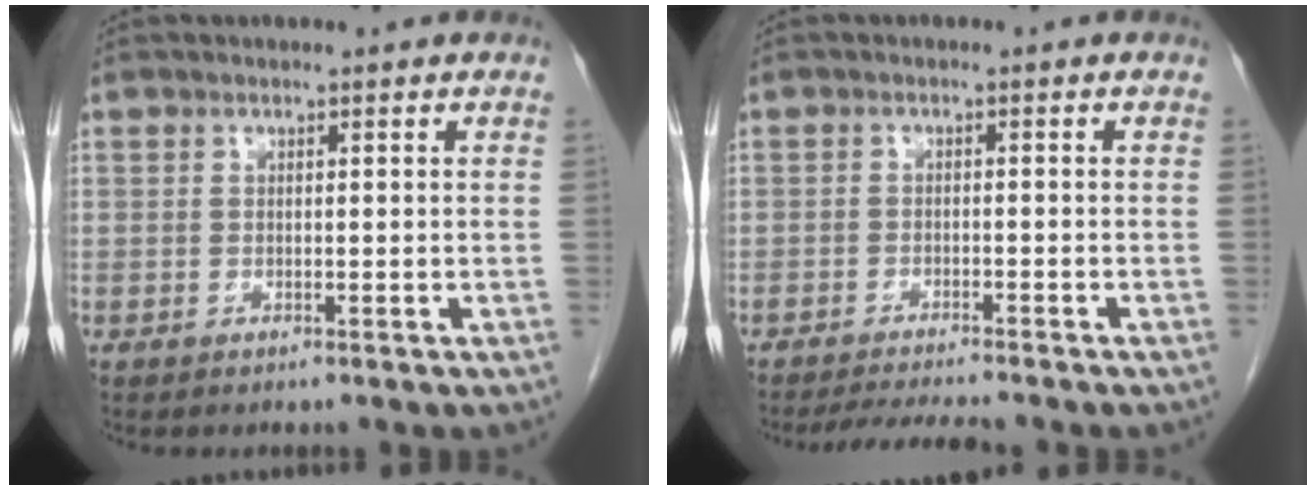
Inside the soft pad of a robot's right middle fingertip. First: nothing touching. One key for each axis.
{"total": 5.1, "fx": -4.7, "fy": -0.3, "fz": 1.8, "tx": -0.029, "ty": -0.015, "tz": -0.077}